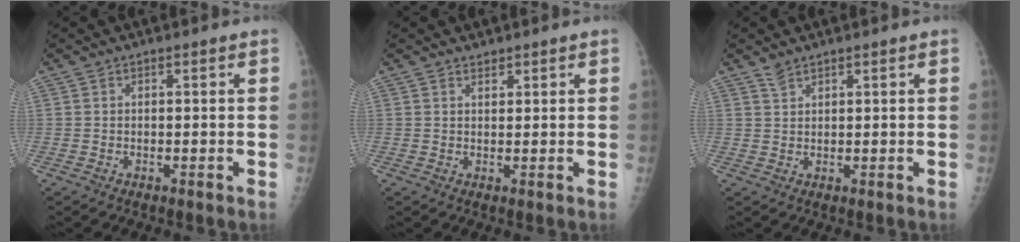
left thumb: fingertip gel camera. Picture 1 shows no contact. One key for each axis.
{"total": 1.2, "fx": 1.1, "fy": 0.6, "fz": 0.3, "tx": 0.005, "ty": -0.008, "tz": 0.016}
{"total": 1.6, "fx": 1.4, "fy": 0.6, "fz": 0.4, "tx": -0.004, "ty": -0.002, "tz": 0.030}